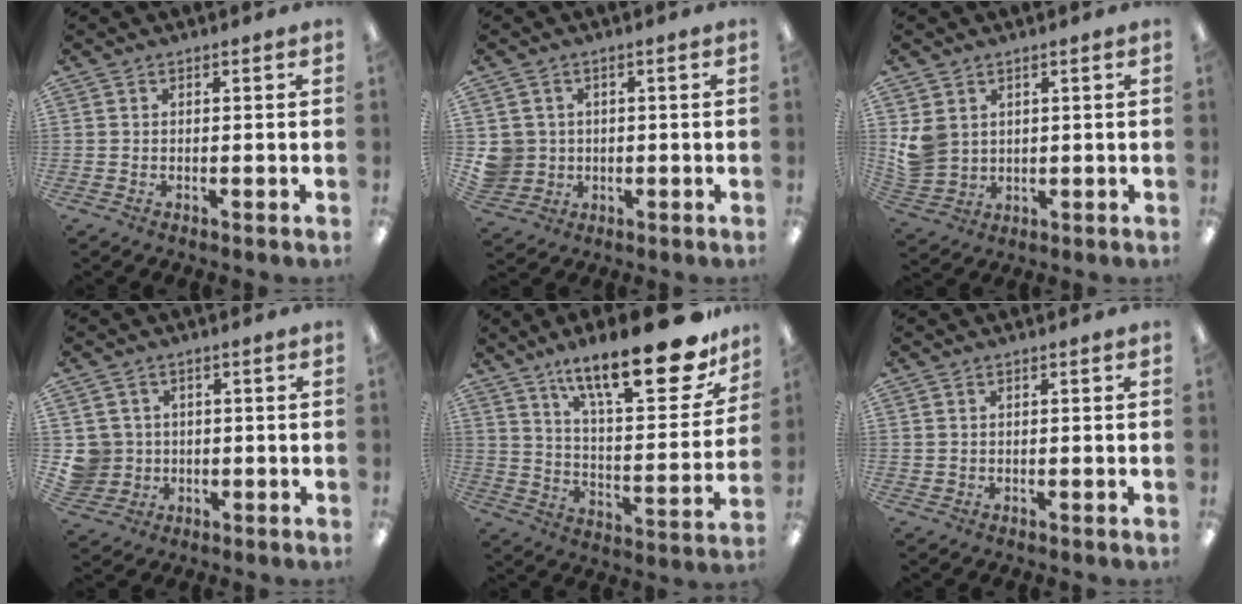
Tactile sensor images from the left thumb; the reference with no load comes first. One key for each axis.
{"total": 5.0, "fx": 0.5, "fy": 4.9, "fz": 0.7, "tx": -0.027, "ty": 0.006, "tz": 0.013}
{"total": 5.5, "fx": 2.3, "fy": 4.6, "fz": 1.7, "tx": -0.036, "ty": -0.001, "tz": 0.050}
{"total": 5.5, "fx": 0.4, "fy": 5.4, "fz": 0.6, "tx": -0.034, "ty": 0.004, "tz": 0.012}
{"total": 24.0, "fx": 16.0, "fy": 7.4, "fz": 16.4, "tx": -0.242, "ty": -0.101, "tz": 0.257}
{"total": 0.8, "fx": 0.5, "fy": 0.5, "fz": 0.2, "tx": -0.004, "ty": 0.002, "tz": 0.010}